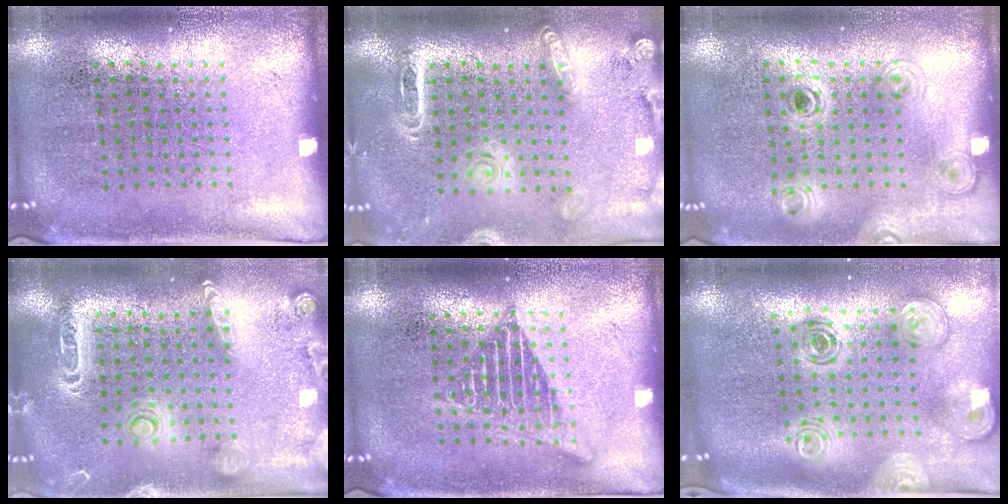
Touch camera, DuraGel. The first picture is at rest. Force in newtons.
{"total": 2.0, "press": 1.8, "slide": 0.8}
{"total": 1.2, "press": 1.2, "slide": 0.5}
{"total": 2.1, "press": 2.0, "slide": 0.7}
{"total": 2.6, "press": 2.5, "slide": 0.3}
{"total": 2.1, "press": 1.7, "slide": 1.3}